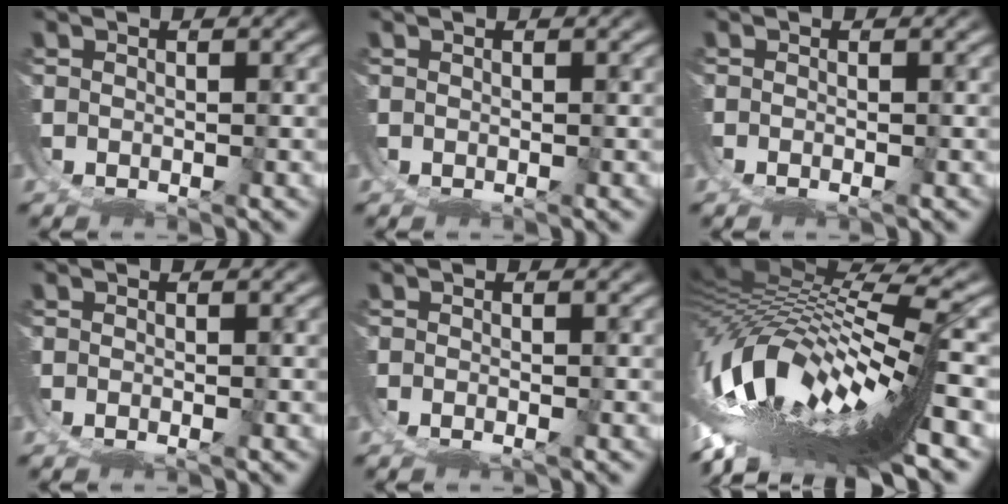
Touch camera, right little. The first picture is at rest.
{"total": 0.0}
{"total": 2.1, "force": [-1.4, 1.1, 1.1], "torque": [-0.015, -0.008, -0.020]}
{"total": 1.8, "force": [-1.1, 1.0, 1.0], "torque": [-0.014, -0.006, -0.017]}
{"total": 2.4, "force": [-1.6, 1.2, 1.2], "torque": [-0.018, -0.010, -0.024]}
{"total": 20.3, "force": [-2.2, 9.3, 17.9], "torque": [-0.321, -0.024, -0.011]}